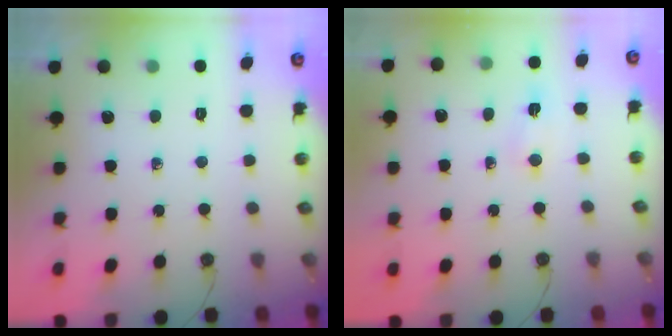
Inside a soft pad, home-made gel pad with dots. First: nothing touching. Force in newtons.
{"total": 8.3, "press": 2.8, "slide": 7.9}